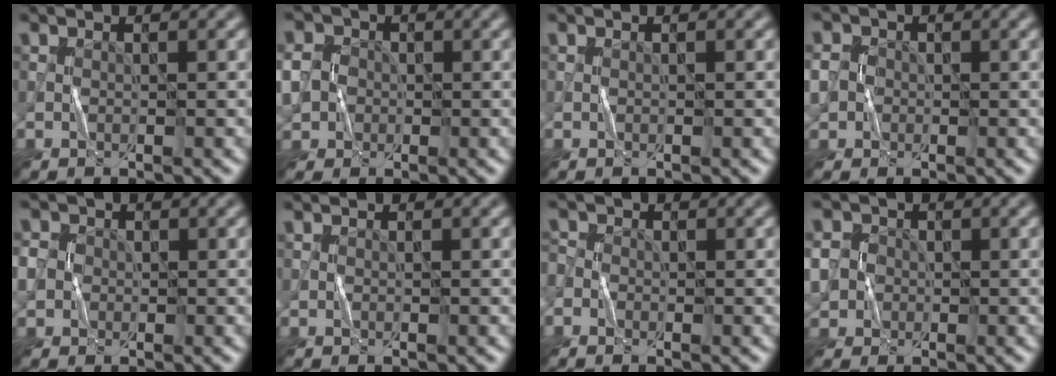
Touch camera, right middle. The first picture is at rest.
{"total": 6.3, "force": [-0.9, 5.7, 2.3], "torque": [-0.062, 0.011, -0.040]}
{"total": 0.0}
{"total": 4.4, "force": [-0.3, 4.1, 1.7], "torque": [-0.039, 0.018, -0.026]}
{"total": 3.9, "force": [0.0, 3.6, 1.5], "torque": [-0.035, 0.017, -0.018]}
{"total": 0.0}
{"total": 1.2, "force": [-0.5, 1.0, 0.3], "torque": [-0.007, 0.002, -0.017]}
{"total": 6.3, "force": [-0.6, 5.8, 2.3], "torque": [-0.057, 0.017, -0.037]}